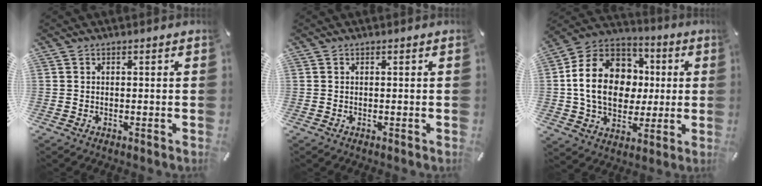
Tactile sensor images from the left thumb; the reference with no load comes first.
{"total": 0.0}
{"total": 18.7, "force": [0.4, 15.2, 10.9], "torque": [-0.215, 0.016, 0.011]}